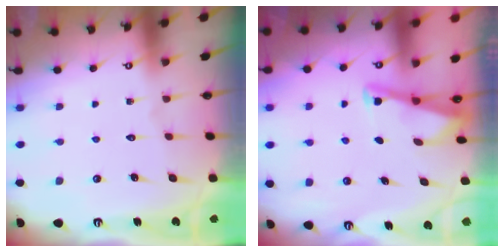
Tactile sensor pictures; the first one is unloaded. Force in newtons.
{"total": 2.9, "press": 2.9, "slide": 0.3}